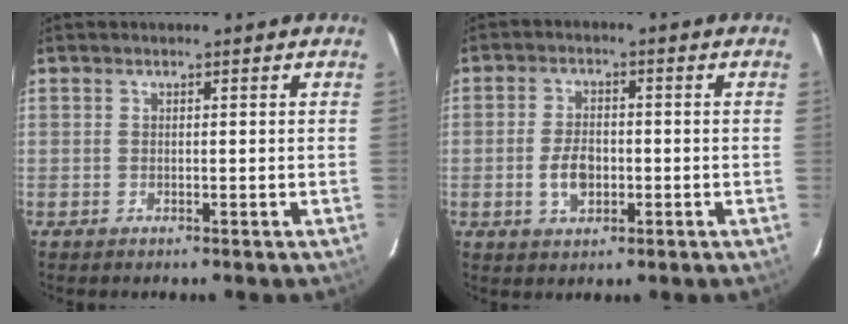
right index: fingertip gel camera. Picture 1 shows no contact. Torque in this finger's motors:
{"motor_torque": [1.22, 0.07, 0.49, 0.03]}